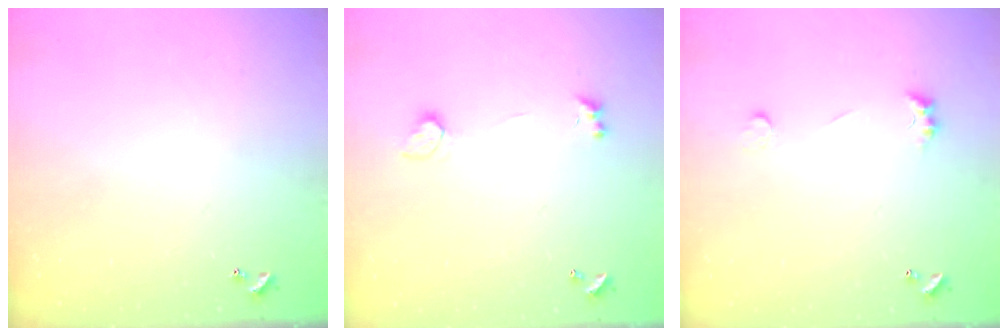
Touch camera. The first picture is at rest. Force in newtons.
{"total": 2.5, "press": 2.2, "slide": 1.2}
{"total": 1.8, "press": 1.7, "slide": 0.4}